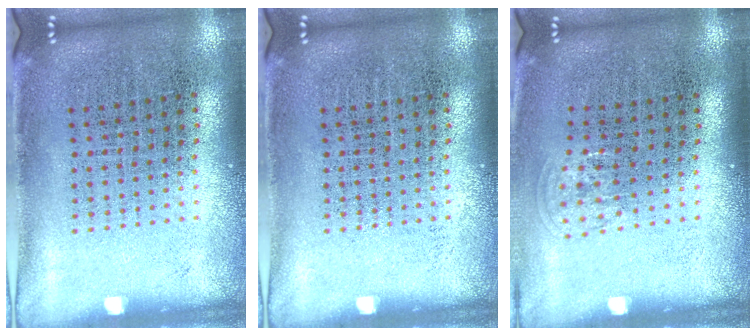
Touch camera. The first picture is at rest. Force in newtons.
{"total": 0.0}
{"total": 0.8, "press": 0.6, "slide": 0.5}